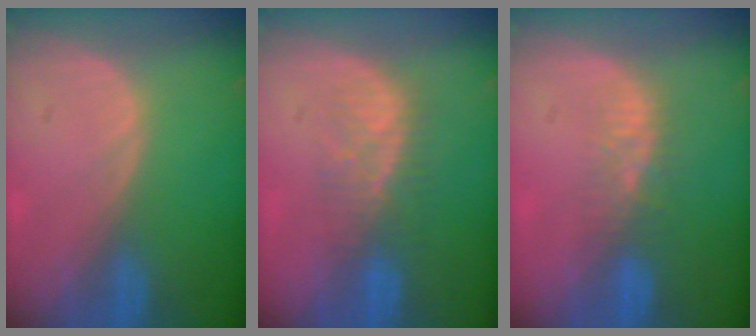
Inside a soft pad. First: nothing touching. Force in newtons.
{"total": 5.4, "press": 5.1, "slide": 1.6}
{"total": 4.3, "press": 3.6, "slide": 2.3}